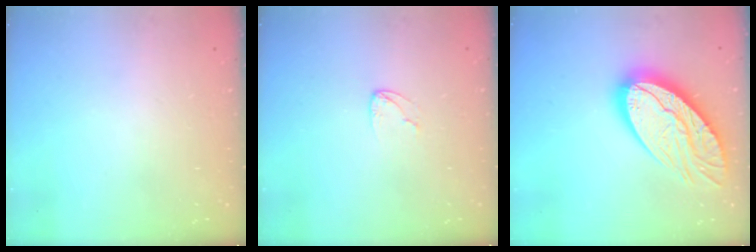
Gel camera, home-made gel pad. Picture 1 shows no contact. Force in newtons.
{"total": 3.7, "press": 3.7, "slide": 0.3}
{"total": 22.5, "press": 22.4, "slide": 1.7}